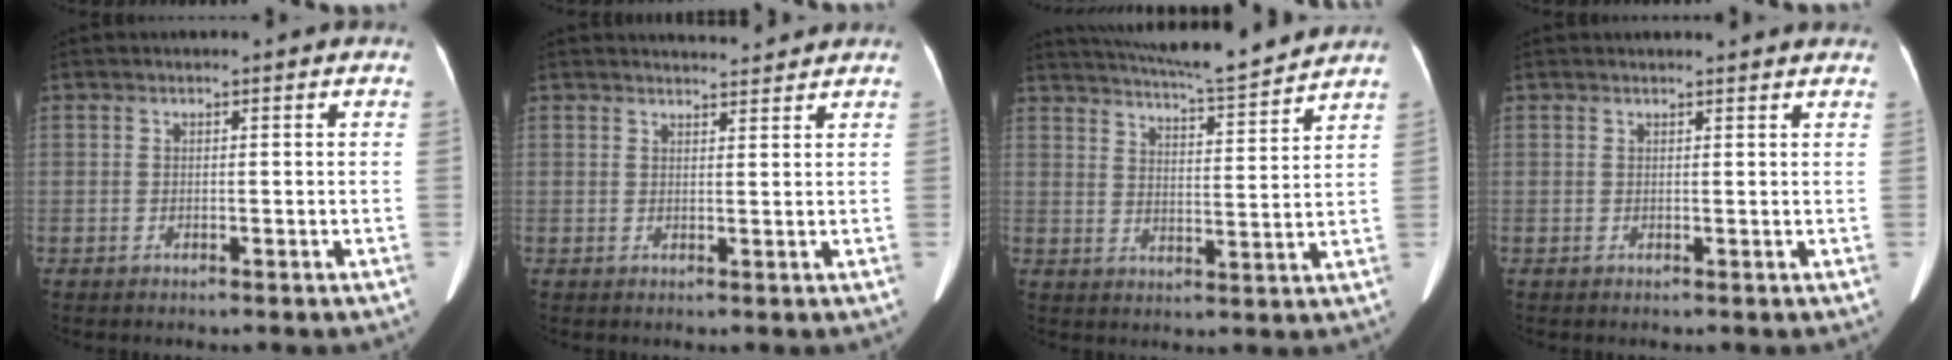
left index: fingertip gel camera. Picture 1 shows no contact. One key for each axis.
{"total": 3.9, "fx": 3.9, "fy": 0.3, "fz": 0.5, "tx": -0.014, "ty": 0.012, "tz": 0.052}
{"total": 14.3, "fx": 13.2, "fy": 0.1, "fz": 5.3, "tx": -0.094, "ty": 0.000, "tz": 0.192}
{"total": 5.2, "fx": 5.0, "fy": 0.4, "fz": 1.5, "tx": -0.019, "ty": 0.019, "tz": 0.047}